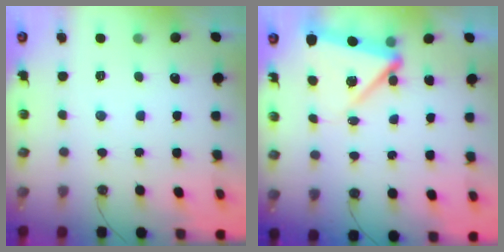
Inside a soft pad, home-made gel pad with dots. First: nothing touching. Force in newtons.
{"total": 7.5, "press": 7.2, "slide": 1.9}